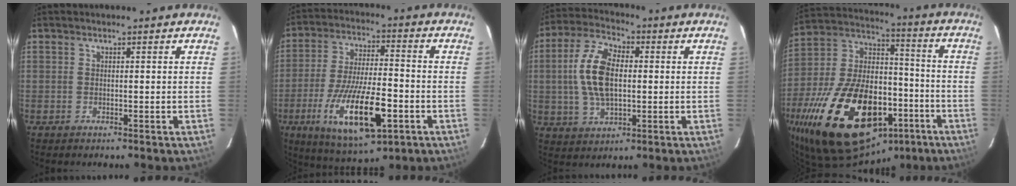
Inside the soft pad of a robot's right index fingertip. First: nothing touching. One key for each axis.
{"total": 18.6, "fx": -7.4, "fy": 6.0, "fz": 16.0, "tx": -0.320, "ty": -0.031, "tz": -0.116}
{"total": 12.2, "fx": 0.4, "fy": 6.4, "fz": 10.4, "tx": -0.217, "ty": 0.016, "tz": 0.010}
{"total": 34.7, "fx": -16.6, "fy": 18.8, "fz": 24.0, "tx": -0.468, "ty": 0.002, "tz": -0.249}